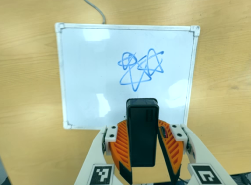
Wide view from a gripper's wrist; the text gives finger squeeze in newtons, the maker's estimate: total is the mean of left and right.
{"total": 5.5, "left": 4.8, "right": 6.2}